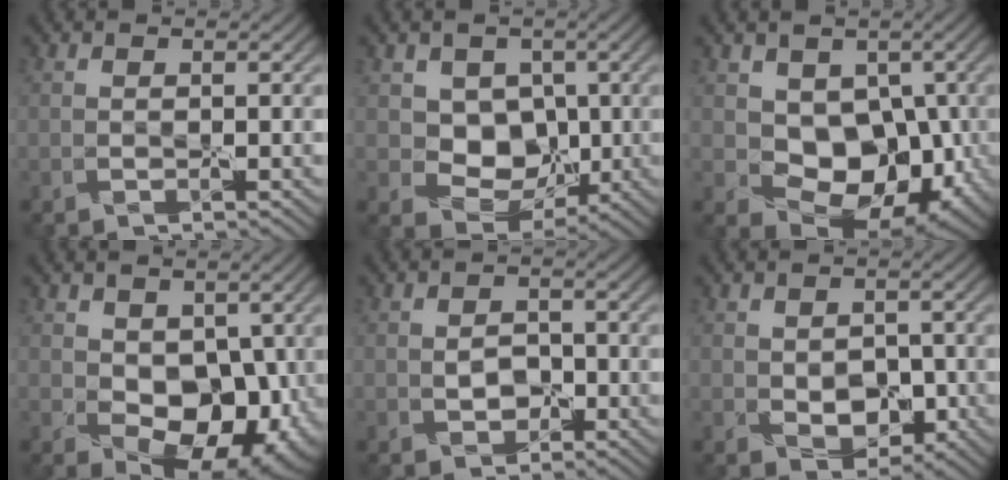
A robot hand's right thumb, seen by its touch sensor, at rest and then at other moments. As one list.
[{"total": 4.6, "force": [1.2, 4.2, 1.5], "torque": [-0.031, -0.003, 0.004]}, {"total": 8.2, "force": [0.3, 6.5, 5.0], "torque": [-0.051, -0.014, 0.003]}, {"total": 9.9, "force": [-0.3, 6.9, 7.1], "torque": [-0.084, -0.030, 0.010]}, {"total": 0.8, "force": [-0.4, 0.7, 0.0], "torque": [0.005, 0.008, -0.011]}, {"total": 2.6, "force": [-0.6, 2.1, 1.5], "torque": [-0.016, -0.005, -0.008]}]